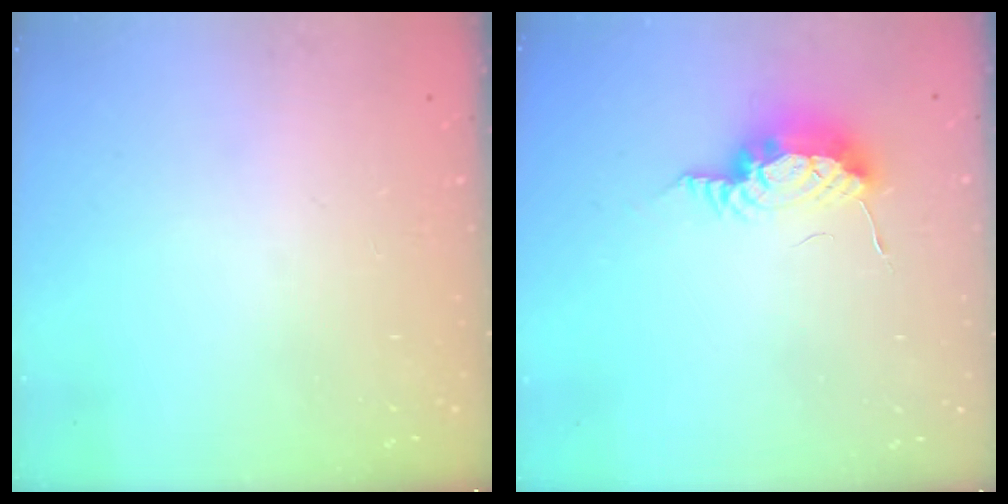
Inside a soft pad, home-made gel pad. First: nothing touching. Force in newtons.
{"total": 10.5, "press": 9.2, "slide": 5.2}